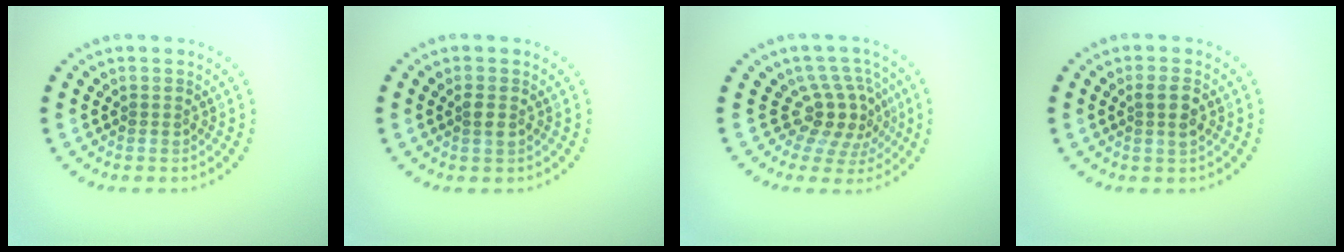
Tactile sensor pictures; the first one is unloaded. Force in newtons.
{"total": 1.1, "press": 1.1, "slide": 0.4}
{"total": 3.9, "press": 2.8, "slide": 2.8}
{"total": 1.8, "press": 1.7, "slide": 0.5}